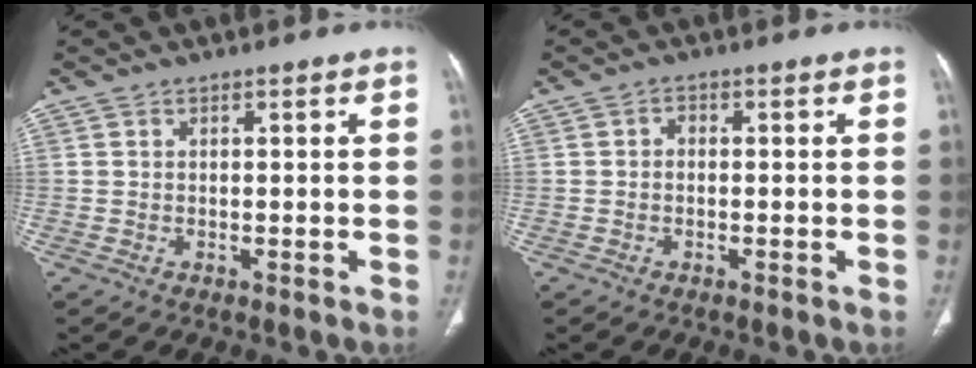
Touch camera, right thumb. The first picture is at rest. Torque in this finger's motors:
{"motor_torque": [1.34, 2.13, 0.52, -0.37, -0.04]}